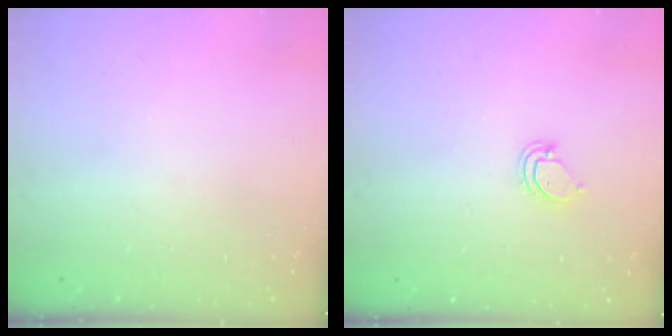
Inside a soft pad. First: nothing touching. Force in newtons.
{"total": 3.1, "press": 3.1, "slide": 0.2}